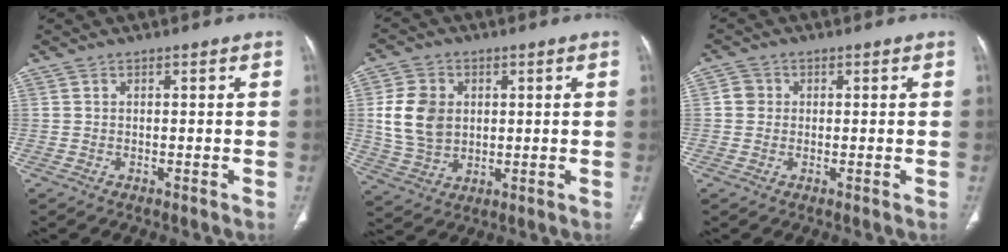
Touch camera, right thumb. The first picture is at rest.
{"total": 10.5, "force": [1.7, 8.2, 6.4], "torque": [-0.102, -0.004, 0.039]}
{"total": 2.6, "force": [0.3, 2.4, 0.8], "torque": [0.000, 0.005, 0.003]}